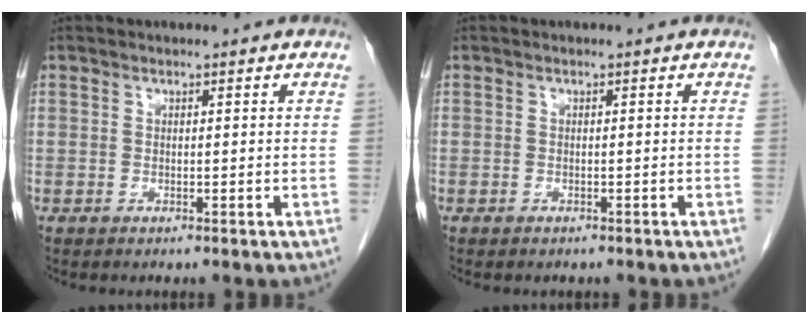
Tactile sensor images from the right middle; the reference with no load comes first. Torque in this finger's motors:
{"motor_torque": [0.07, -0.06, -0.03, 0.03]}